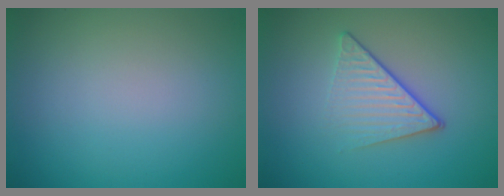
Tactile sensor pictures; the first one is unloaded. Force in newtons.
{"total": 4.1, "press": 2.8, "slide": 3.1}